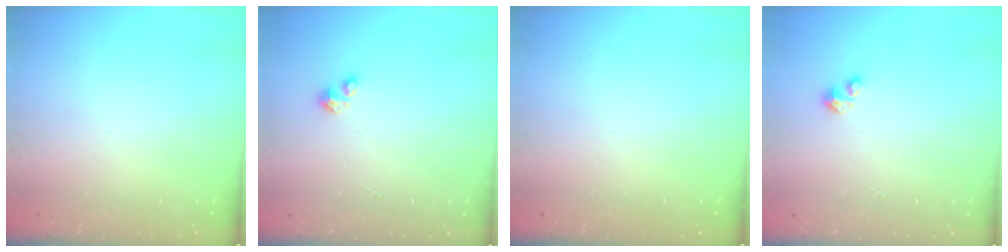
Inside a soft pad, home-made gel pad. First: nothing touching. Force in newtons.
{"total": 1.7, "press": 1.7, "slide": 0.2}
{"total": 0.0}
{"total": 1.7, "press": 1.7, "slide": 0.2}